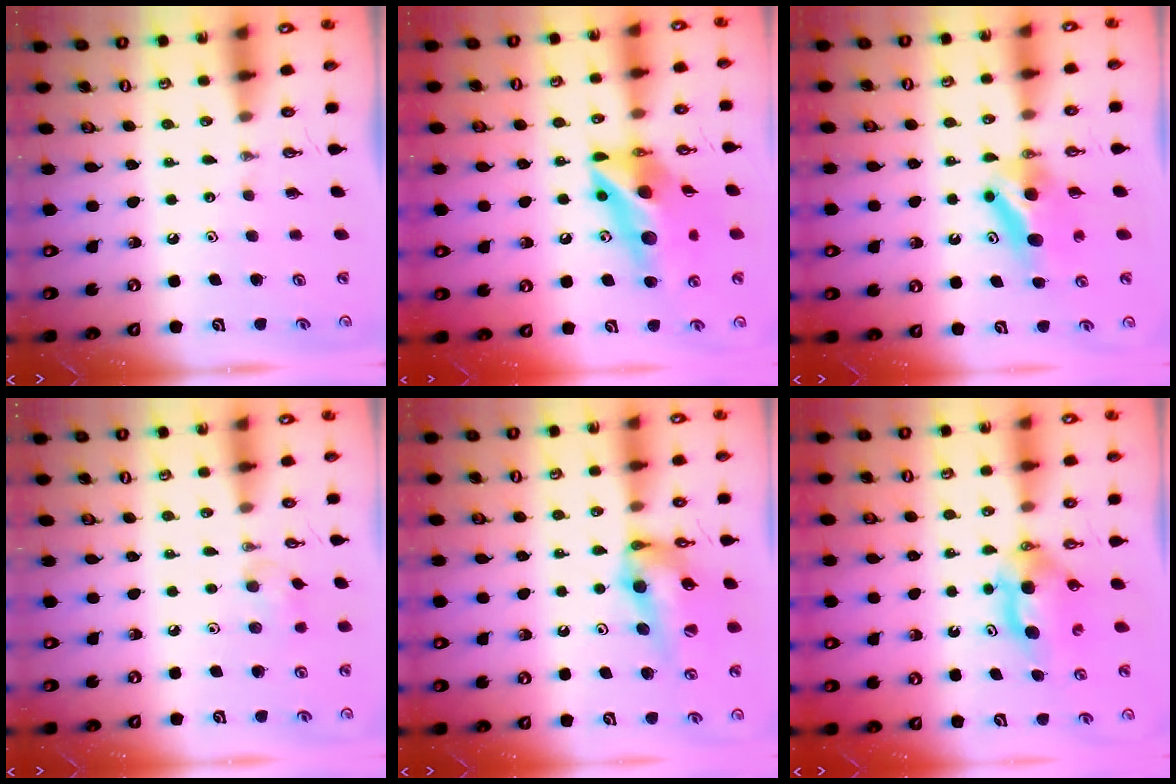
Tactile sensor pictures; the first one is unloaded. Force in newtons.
{"total": 15.5, "press": 15.4, "slide": 1.7}
{"total": 6.8, "press": 6.3, "slide": 2.5}
{"total": 6.6, "press": 6.6, "slide": 0.9}
{"total": 11.4, "press": 10.7, "slide": 3.9}
{"total": 5.8, "press": 5.7, "slide": 1.2}